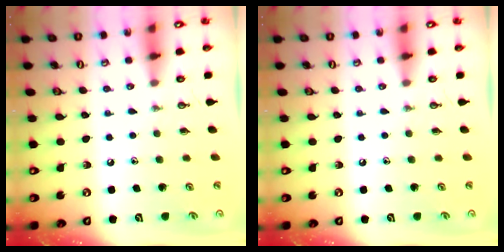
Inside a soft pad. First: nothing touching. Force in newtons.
{"total": 0.0}